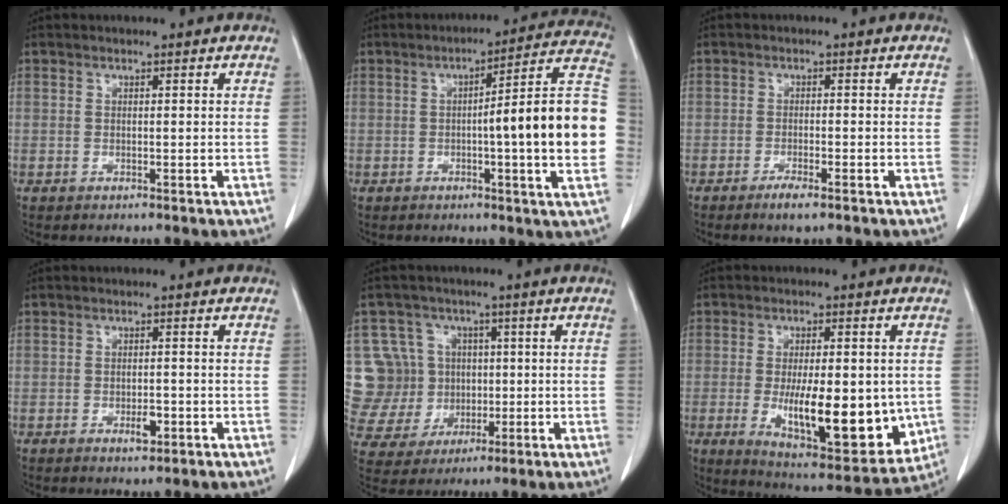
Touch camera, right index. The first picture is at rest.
{"total": 16.8, "force": [-1.1, 0.3, 16.8], "torque": [-0.184, 0.026, -0.019]}
{"total": 2.5, "force": [-1.7, 0.2, 1.8], "torque": [-0.035, -0.003, -0.030]}
{"total": 2.8, "force": [-1.3, 1.1, 2.2], "torque": [-0.034, 0.002, -0.017]}
{"total": 11.2, "force": [1.2, 10.9, 2.2], "torque": [-0.063, 0.037, 0.042]}
{"total": 17.5, "force": [-2.7, 5.9, 16.2], "torque": [-0.240, -0.030, -0.022]}